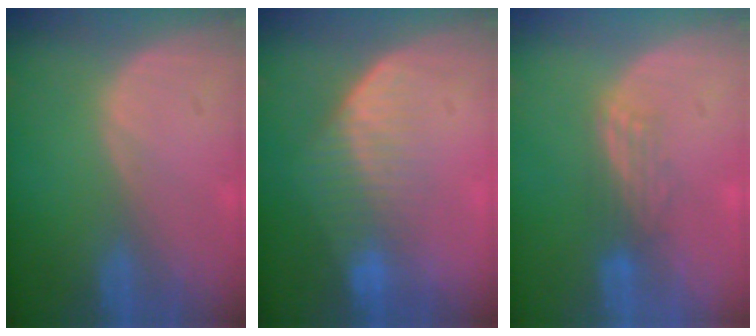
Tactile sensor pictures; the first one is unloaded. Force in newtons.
{"total": 7.2, "press": 6.1, "slide": 3.8}
{"total": 2.8, "press": 2.7, "slide": 0.6}